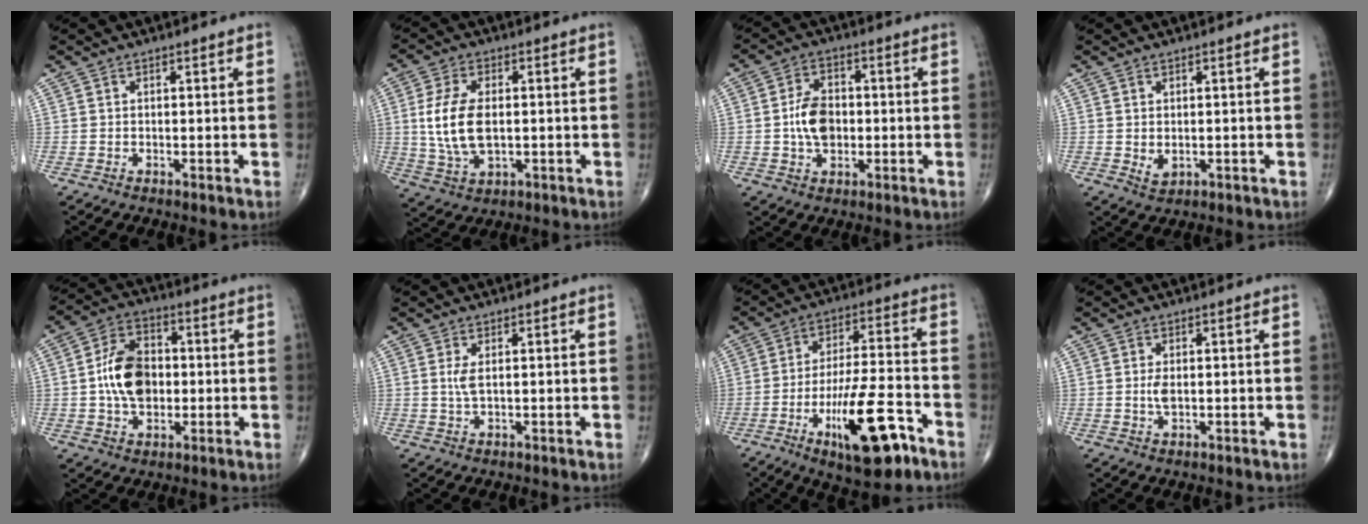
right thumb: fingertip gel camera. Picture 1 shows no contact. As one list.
[{"total": 10.6, "force": [0.2, 5.9, 8.8], "torque": [-0.182, -0.004, 0.010]}, {"total": 7.9, "force": [-0.5, 5.3, 5.8], "torque": [-0.090, 0.009, -0.013]}, {"total": 2.0, "force": [0.1, 1.2, 1.5], "torque": [-0.024, -0.006, 0.009]}, {"total": 11.9, "force": [-0.2, 7.9, 8.8], "torque": [-0.137, 0.015, -0.010]}, {"total": 2.2, "force": [0.4, 0.7, 2.1], "torque": [-0.052, -0.001, 0.013]}, {"total": 16.7, "force": [-8.0, 5.1, 13.7], "torque": [-0.225, 0.039, -0.121]}, {"total": 2.1, "force": [0.0, 1.0, 1.9], "torque": [-0.041, -0.003, -0.001]}]